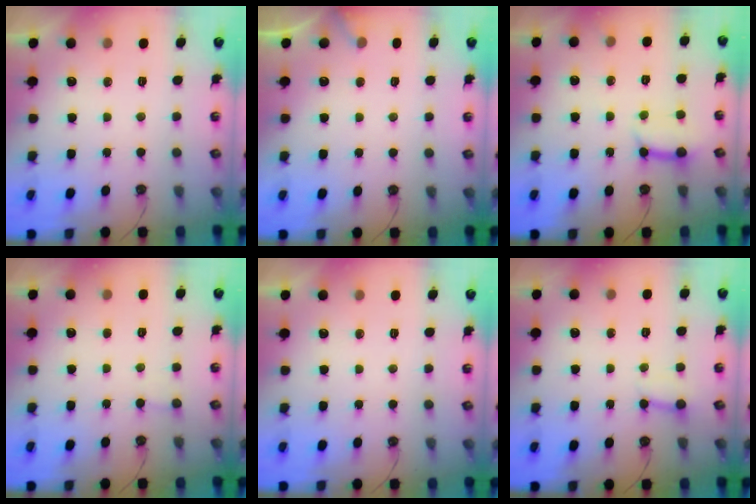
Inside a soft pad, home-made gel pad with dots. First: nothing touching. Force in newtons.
{"total": 3.8, "press": 3.8, "slide": 0.4}
{"total": 11.0, "press": 10.9, "slide": 1.2}
{"total": 1.4, "press": 1.4, "slide": 0.1}
{"total": 0.0}
{"total": 2.7, "press": 2.7, "slide": 0.1}